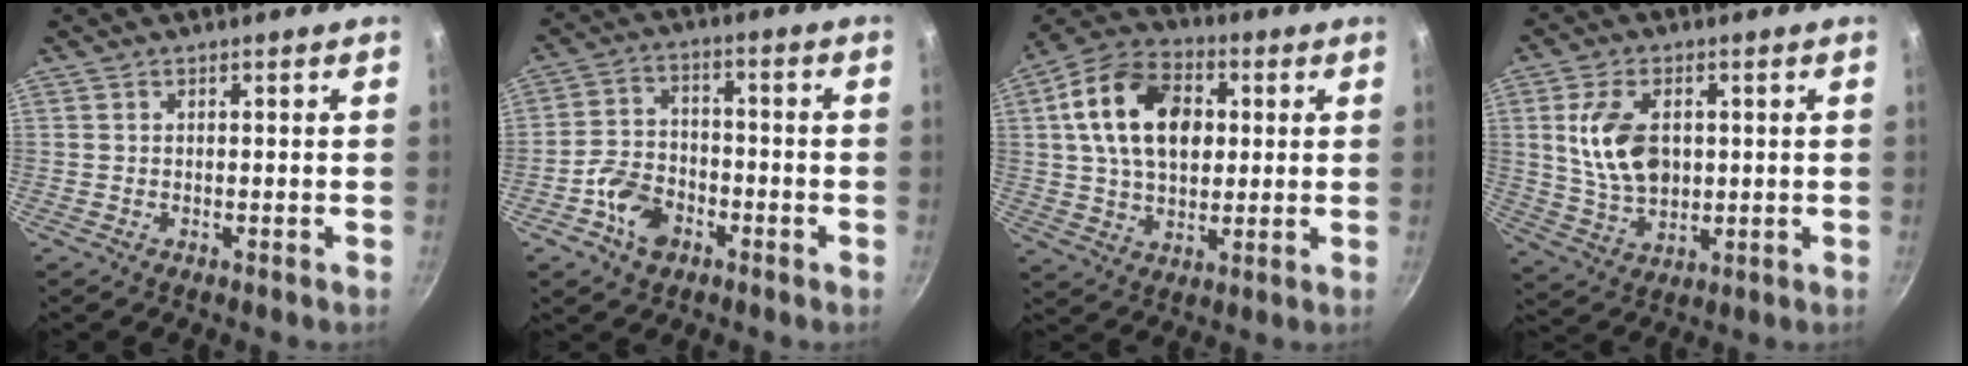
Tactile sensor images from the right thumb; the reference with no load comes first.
{"total": 8.9, "force": [-4.1, 6.2, 4.7], "torque": [-0.072, 0.034, -0.083]}
{"total": 17.8, "force": [3.5, 12.0, 12.6], "torque": [-0.192, 0.013, 0.047]}
{"total": 12.1, "force": [1.9, 7.8, 9.1], "torque": [-0.153, -0.011, 0.041]}